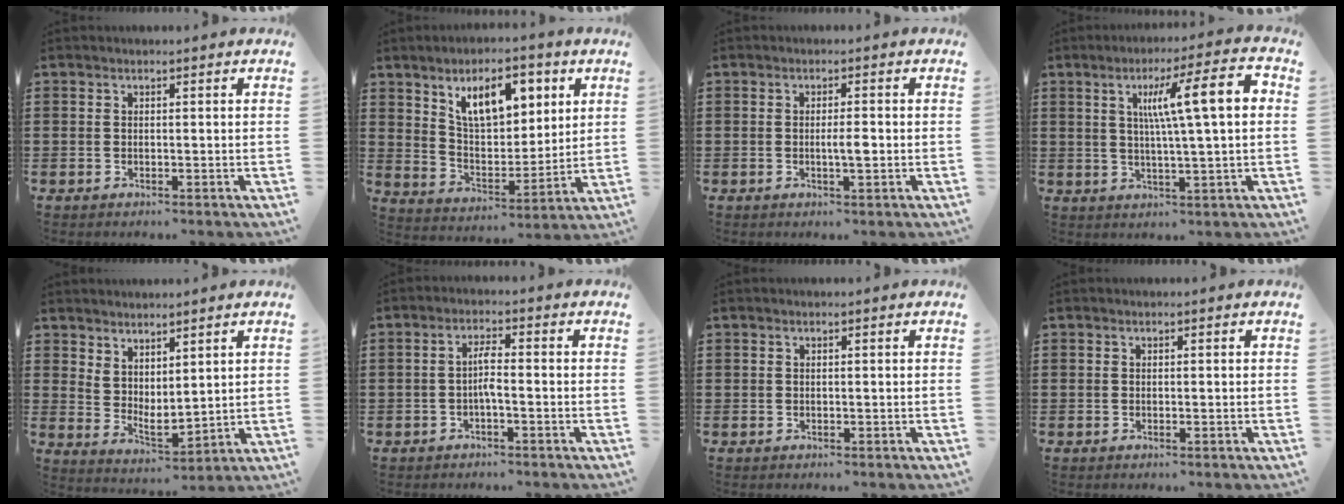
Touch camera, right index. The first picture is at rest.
{"total": 10.0, "force": [5.8, 4.9, 6.5], "torque": [-0.126, -0.005, 0.100]}
{"total": 2.4, "force": [-0.4, 0.3, 2.4], "torque": [-0.051, -0.005, -0.010]}
{"total": 11.3, "force": [2.6, 1.0, 10.9], "torque": [-0.193, 0.001, 0.033]}
{"total": 3.1, "force": [3.0, 0.9, 0.3], "torque": [-0.019, -0.017, 0.054]}
{"total": 2.9, "force": [-0.9, 0.4, 2.7], "torque": [-0.057, 0.001, -0.021]}
{"total": 0.0}
{"total": 0.0}